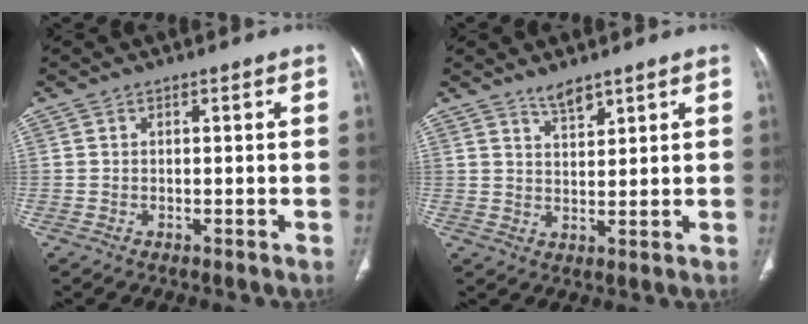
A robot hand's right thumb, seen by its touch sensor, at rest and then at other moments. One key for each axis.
{"total": 3.3, "fx": 2.9, "fy": 0.9, "fz": 1.4, "tx": -0.018, "ty": -0.024, "tz": 0.054}